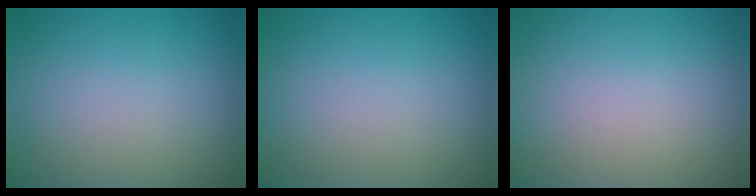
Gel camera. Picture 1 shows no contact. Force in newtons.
{"total": 0.0}
{"total": 0.0}